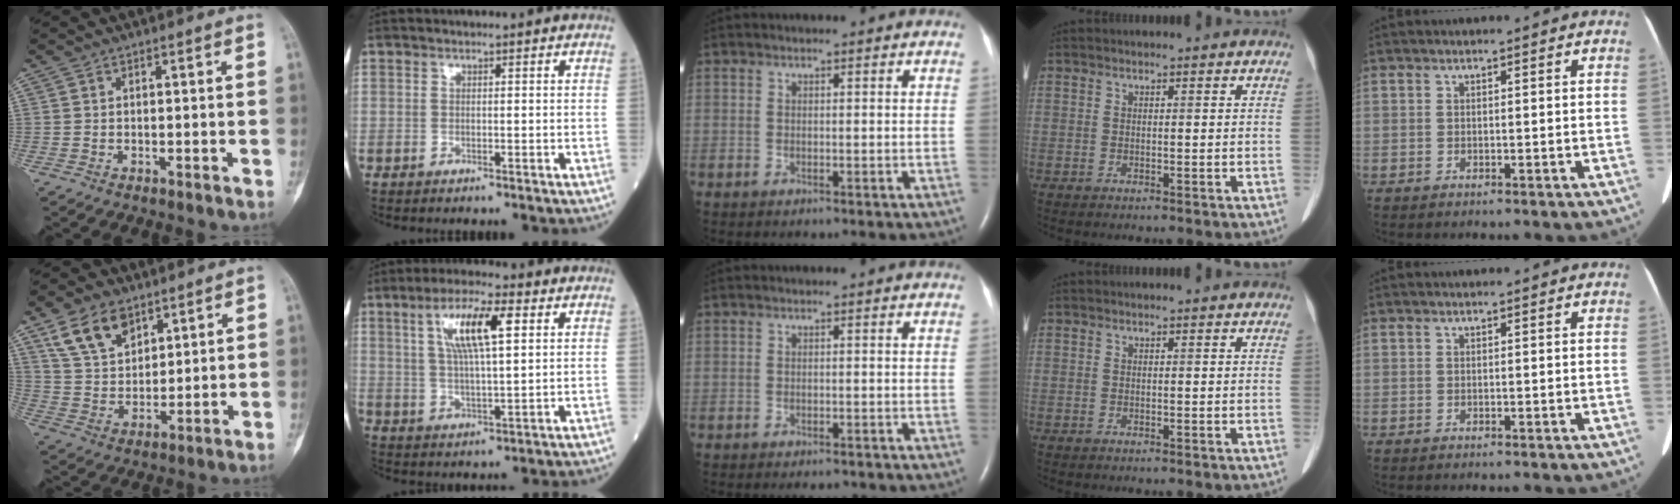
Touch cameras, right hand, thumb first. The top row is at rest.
{"thumb": {"total": 10.6, "force": [6.4, 6.4, 5.5], "torque": [-0.086, -0.026, 0.131]}, "index": {"total": 10.1, "force": [3.6, 1.9, 9.3], "torque": [-0.175, 0.013, 0.067]}, "middle": {"total": 2.0, "force": [-1.7, 0.6, 0.9], "torque": [-0.013, -0.003, -0.019]}}